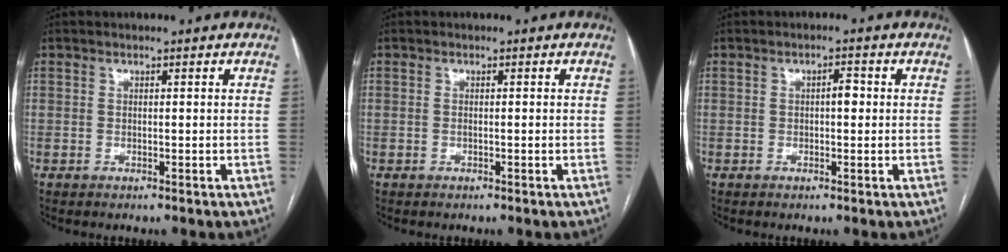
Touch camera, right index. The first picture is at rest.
{"total": 0.6, "force": [-0.1, 0.1, 0.6], "torque": [-0.010, 0.000, 0.001]}
{"total": 1.9, "force": [0.1, 0.8, 1.8], "torque": [-0.024, 0.006, -0.001]}